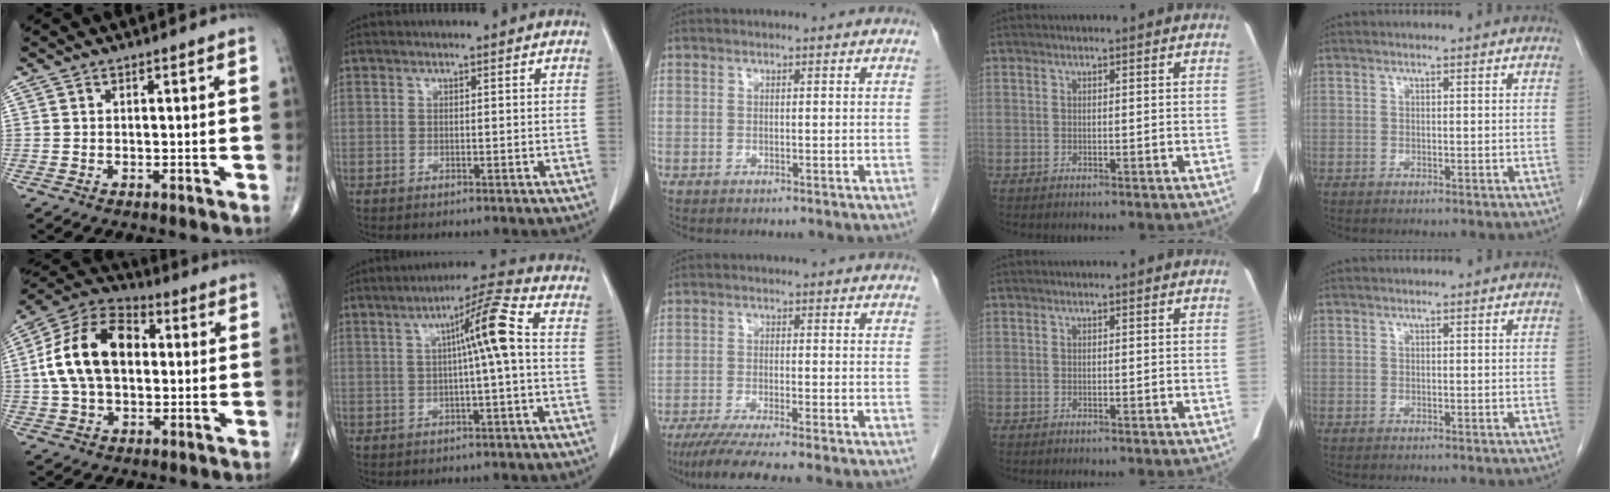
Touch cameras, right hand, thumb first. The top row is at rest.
{"thumb": {"total": 17.0, "force": [1.7, 10.9, 13.0], "torque": [-0.227, 0.028, 0.022]}, "index": {"total": 7.5, "force": [0.7, -0.4, 7.5], "torque": [-0.120, 0.016, 0.008]}, "middle": {"total": 9.3, "force": [-7.5, -0.6, 5.4], "torque": [-0.074, -0.026, -0.117]}}